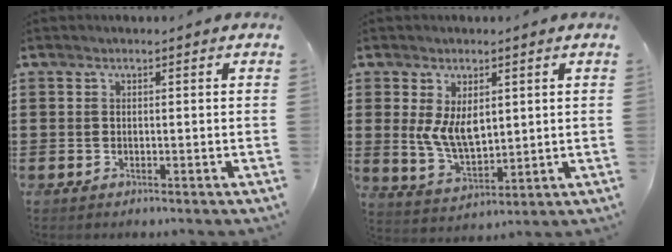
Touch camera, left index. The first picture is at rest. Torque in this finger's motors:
{"motor_torque": [0.77, -0.24, 0.68, 0.15]}